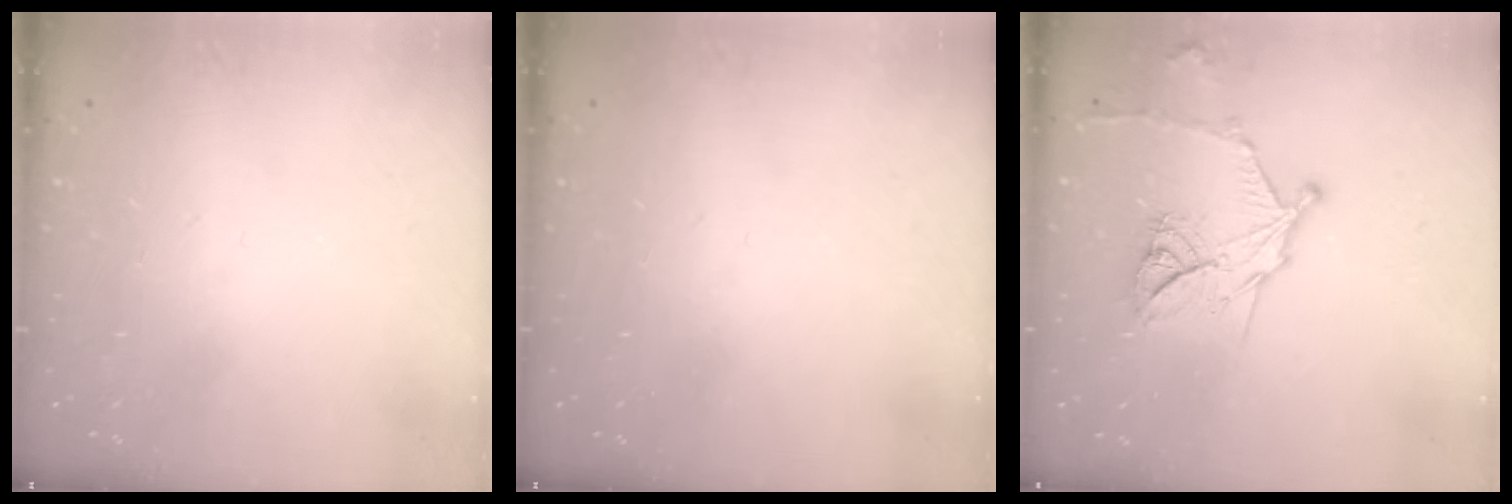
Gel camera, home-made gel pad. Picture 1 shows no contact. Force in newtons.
{"total": 0.0}
{"total": 14.9, "press": 14.9, "slide": 0.8}